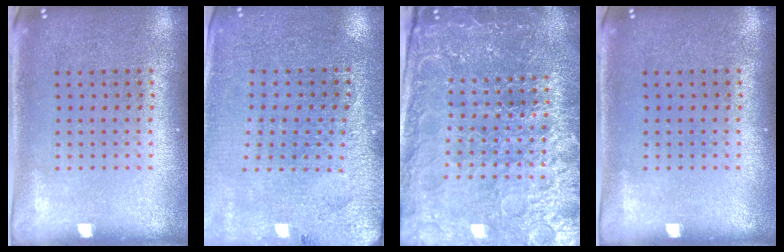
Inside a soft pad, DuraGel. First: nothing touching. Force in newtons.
{"total": 2.8, "press": 2.8, "slide": 0.2}
{"total": 5.4, "press": 5.0, "slide": 2.1}
{"total": 0.0}